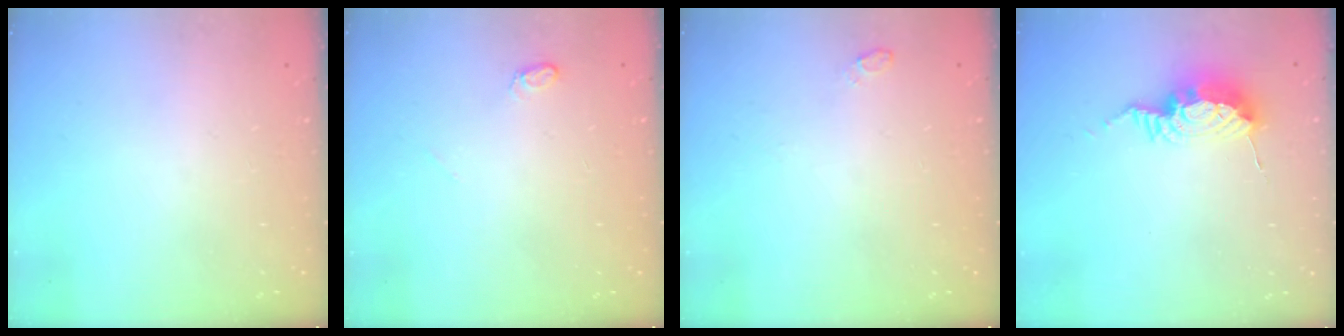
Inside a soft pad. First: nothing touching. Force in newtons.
{"total": 3.8, "press": 3.8, "slide": 0.5}
{"total": 12.2, "press": 4.2, "slide": 11.5}
{"total": 9.4, "press": 9.4, "slide": 0.9}